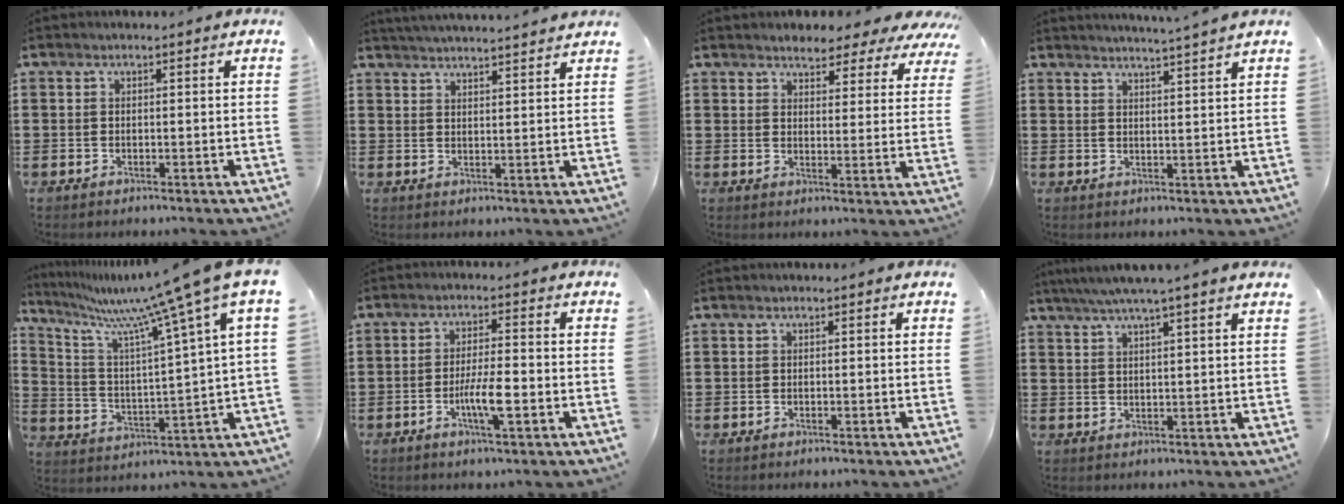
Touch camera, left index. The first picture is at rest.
{"total": 3.2, "force": [3.1, -0.7, 0.0], "torque": [-0.009, -0.014, 0.056]}
{"total": 3.8, "force": [3.6, 1.0, 0.4], "torque": [-0.020, -0.017, 0.062]}
{"total": 3.0, "force": [2.8, -1.0, 0.4], "torque": [-0.014, -0.015, 0.051]}
{"total": 11.5, "force": [9.0, -0.8, 7.2], "torque": [-0.176, -0.056, 0.140]}
{"total": 5.6, "force": [-1.7, 1.1, 5.2], "torque": [-0.099, -0.001, -0.033]}
{"total": 0.0}
{"total": 4.1, "force": [3.3, -0.7, 2.2], "torque": [-0.051, -0.007, 0.058]}